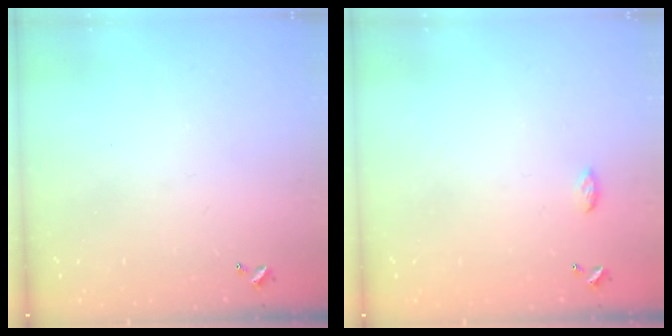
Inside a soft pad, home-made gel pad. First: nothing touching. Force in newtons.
{"total": 3.2, "press": 3.2, "slide": 0.3}